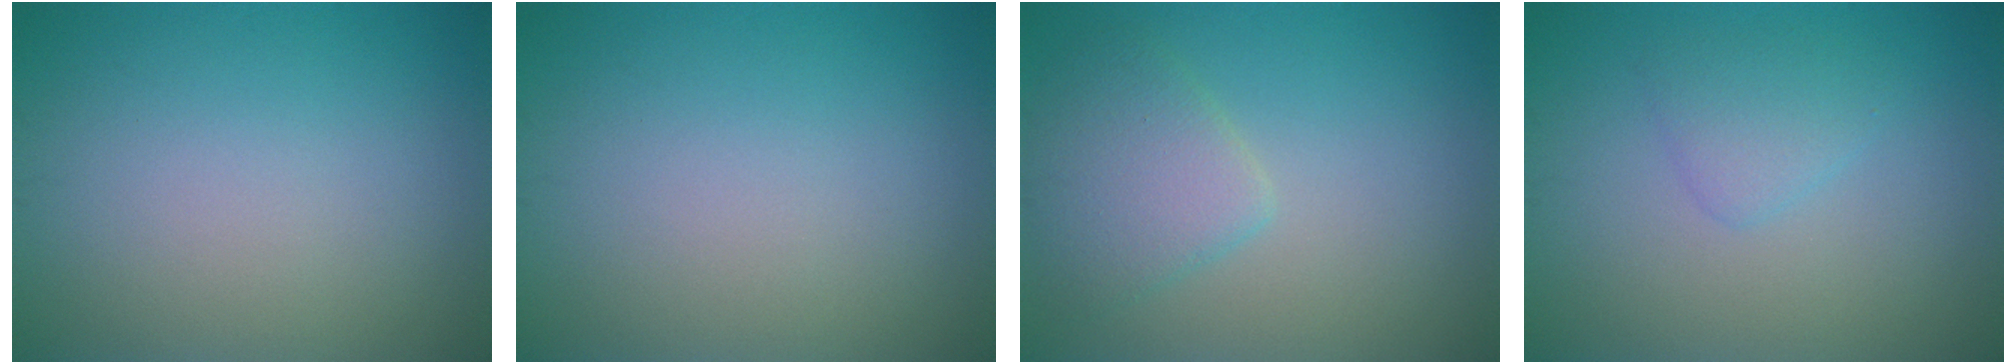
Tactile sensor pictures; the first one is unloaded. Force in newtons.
{"total": 0.0}
{"total": 3.4, "press": 3.4, "slide": 0.3}
{"total": 1.8, "press": 1.8, "slide": 0.1}